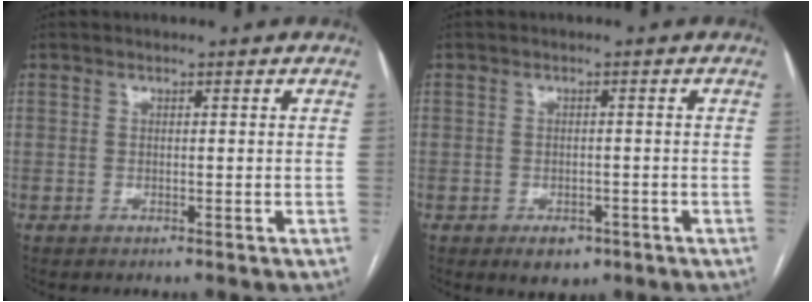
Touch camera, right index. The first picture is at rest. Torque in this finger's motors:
{"motor_torque": [-0.07, -0.02, -0.10, -0.06]}